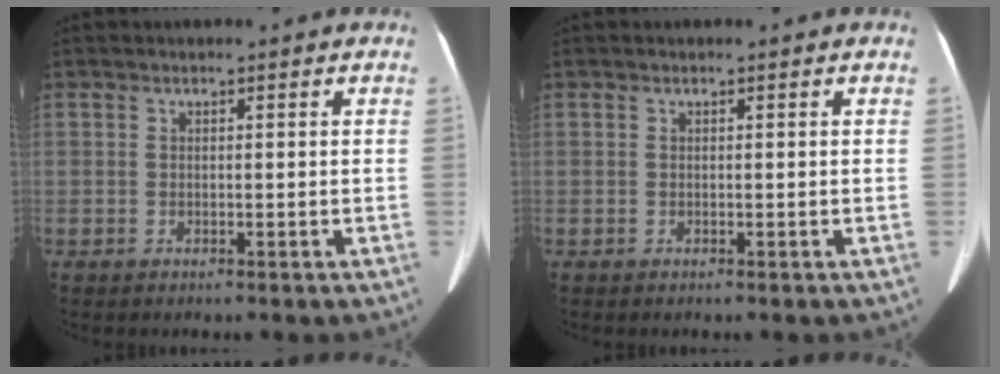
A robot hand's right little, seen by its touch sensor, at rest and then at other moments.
{"total": 0.0}